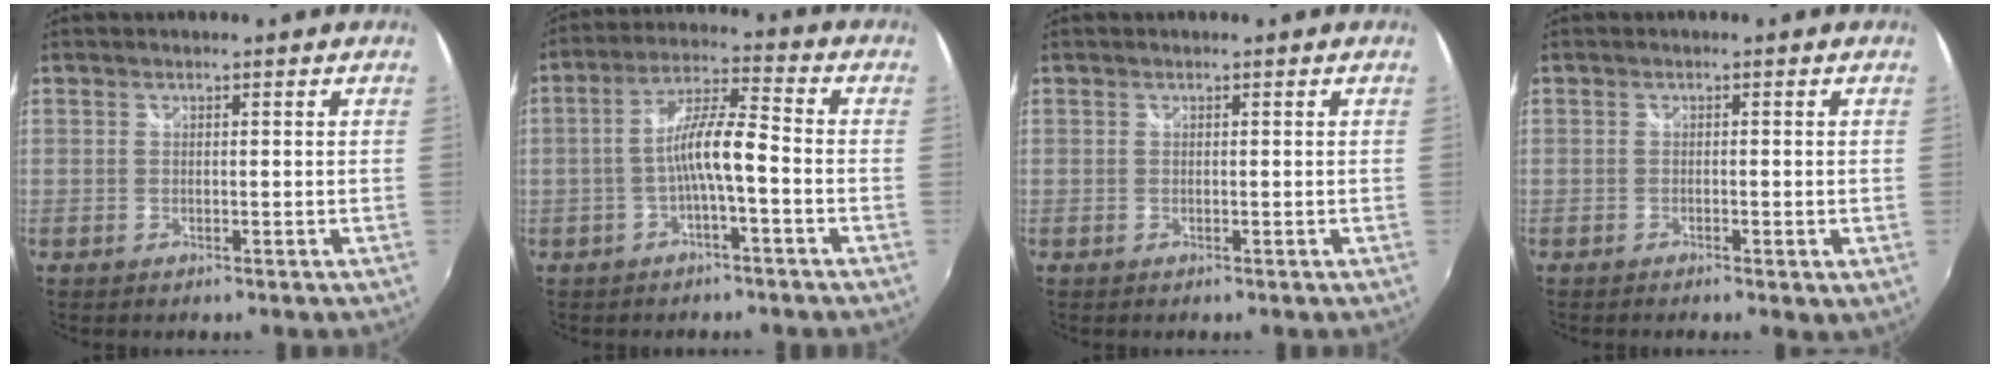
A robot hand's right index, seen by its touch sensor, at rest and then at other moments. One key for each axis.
{"total": 7.5, "fx": -2.4, "fy": 0.8, "fz": 7.1, "tx": -0.148, "ty": 0.014, "tz": -0.042}
{"total": 0.0}
{"total": 1.6, "fx": -0.5, "fy": 0.6, "fz": 1.4, "tx": -0.024, "ty": -0.006, "tz": -0.009}